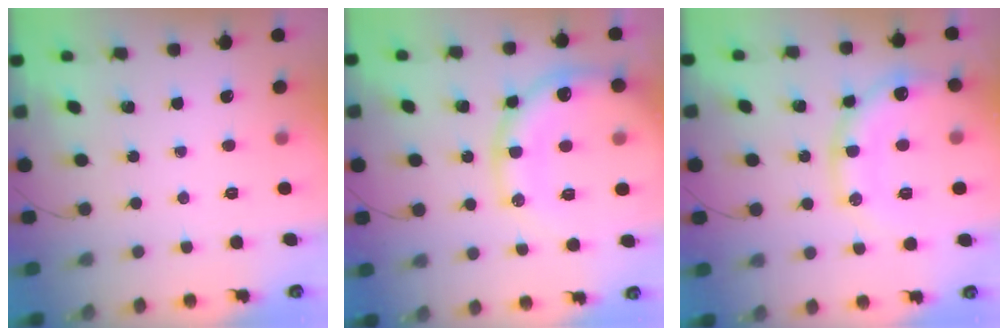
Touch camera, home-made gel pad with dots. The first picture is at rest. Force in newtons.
{"total": 20.2, "press": 19.9, "slide": 3.5}
{"total": 16.8, "press": 16.7, "slide": 2.2}